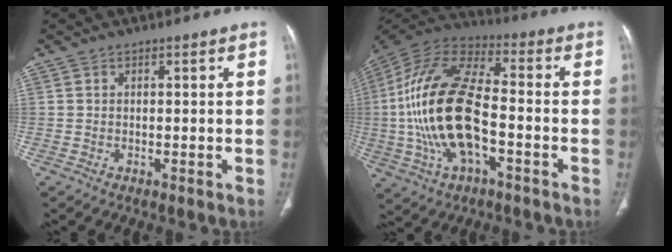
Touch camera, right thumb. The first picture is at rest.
{"total": 22.0, "force": [-3.3, 10.4, 19.1], "torque": [-0.401, 0.028, -0.059]}